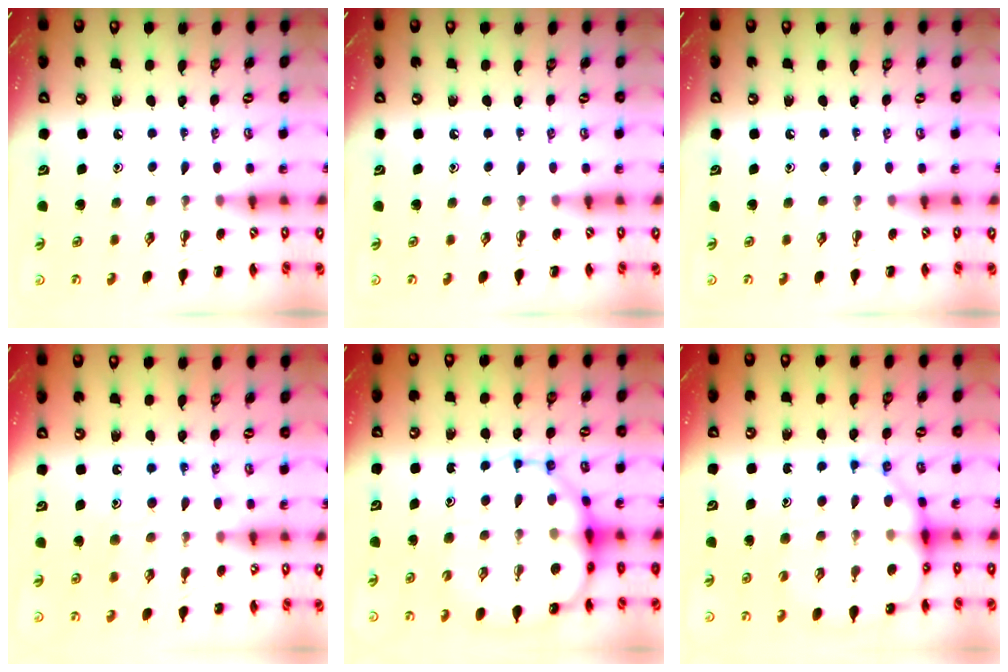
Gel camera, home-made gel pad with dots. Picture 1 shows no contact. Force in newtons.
{"total": 0.0}
{"total": 0.0}
{"total": 11.6, "press": 11.5, "slide": 0.9}
{"total": 17.4, "press": 16.8, "slide": 4.2}
{"total": 14.7, "press": 14.4, "slide": 2.9}